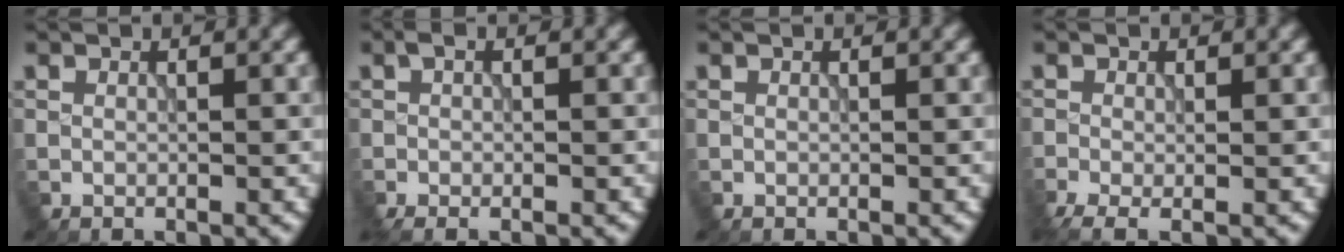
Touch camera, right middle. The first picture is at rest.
{"total": 2.2, "force": [-0.1, 0.7, 2.1], "torque": [-0.038, -0.001, -0.002]}
{"total": 0.0}
{"total": 2.6, "force": [-1.3, 0.9, 2.1], "torque": [-0.046, -0.012, -0.023]}